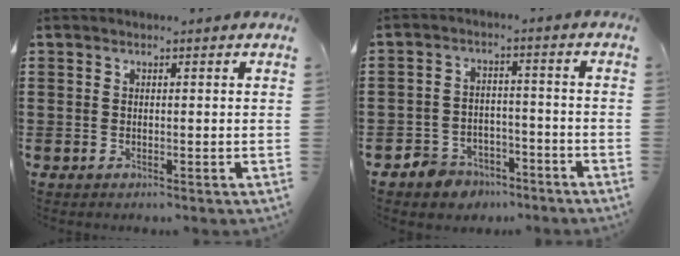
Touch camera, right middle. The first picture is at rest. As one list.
[{"total": 4.4, "force": [-4.1, 1.8, 0.2], "torque": [-0.019, 0.009, -0.086]}]